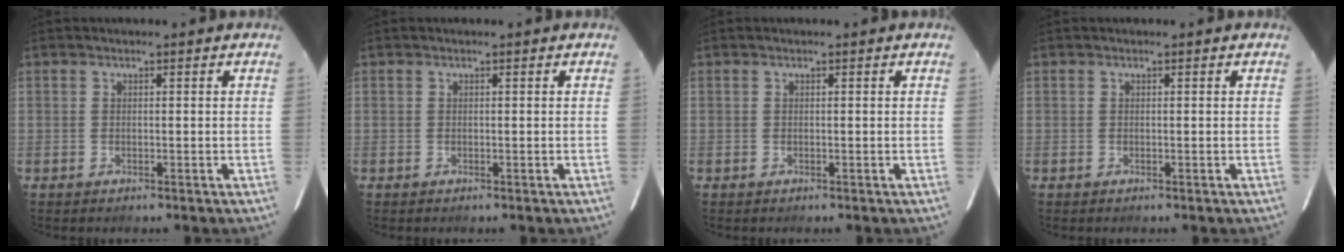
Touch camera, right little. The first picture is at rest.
{"total": 0.0}
{"total": 0.0}
{"total": 0.0}